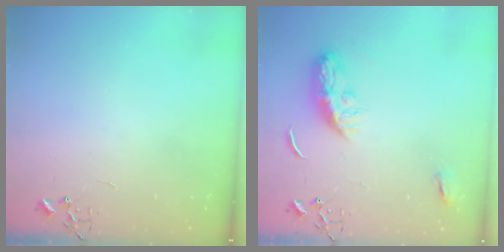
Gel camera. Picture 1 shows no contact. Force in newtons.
{"total": 9.3, "press": 9.3, "slide": 0.1}